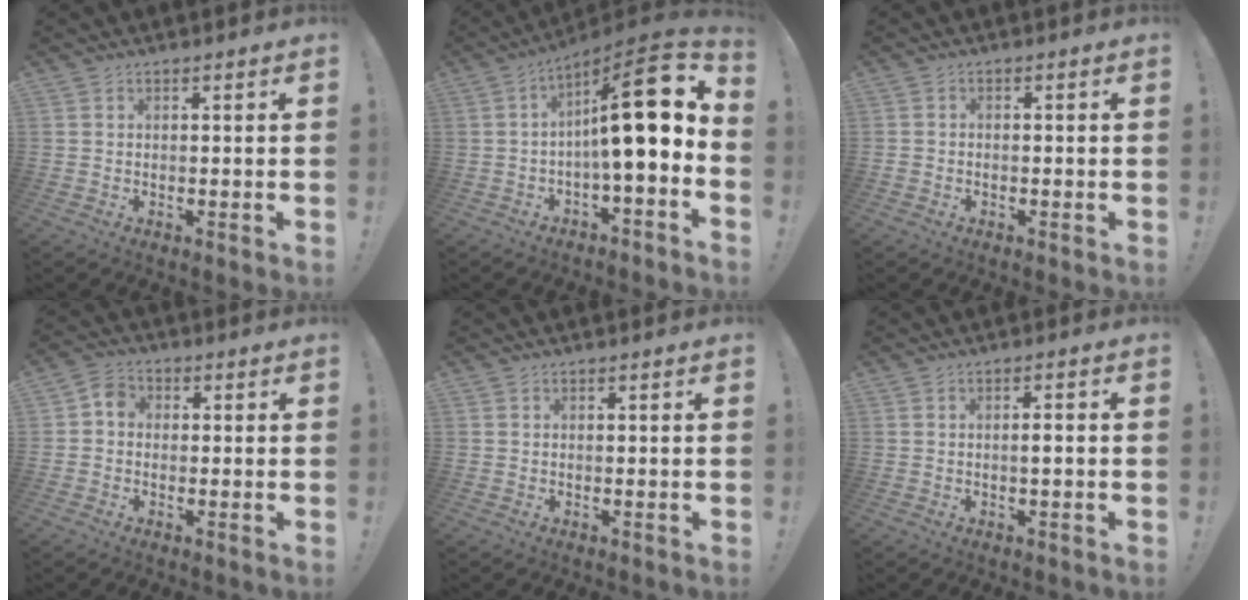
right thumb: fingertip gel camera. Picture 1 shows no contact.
{"total": 17.8, "force": [1.9, 3.8, 17.3], "torque": [-0.265, -0.007, 0.024]}
{"total": 1.1, "force": [-0.7, 0.7, 0.2], "torque": [0.000, 0.004, -0.013]}
{"total": 4.3, "force": [-0.6, 3.5, 2.4], "torque": [-0.049, 0.020, -0.008]}
{"total": 0.0}
{"total": 2.2, "force": [-0.6, 0.0, 2.1], "torque": [-0.038, 0.003, -0.014]}